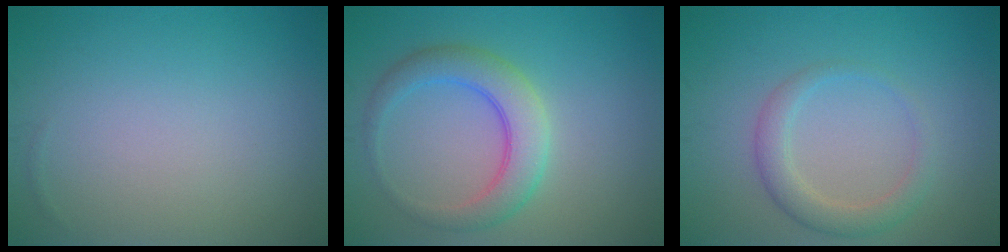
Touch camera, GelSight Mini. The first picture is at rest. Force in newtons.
{"total": 4.5, "press": 4.5, "slide": 0.2}
{"total": 2.6, "press": 2.6, "slide": 0.4}